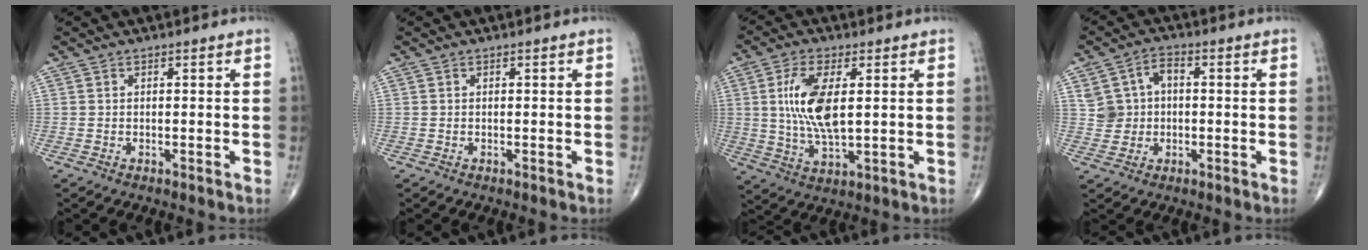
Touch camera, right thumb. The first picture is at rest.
{"total": 0.0}
{"total": 11.2, "force": [1.9, 4.5, 10.1], "torque": [-0.205, -0.013, 0.040]}
{"total": 6.2, "force": [0.4, 5.5, 2.9], "torque": [-0.031, 0.016, 0.004]}